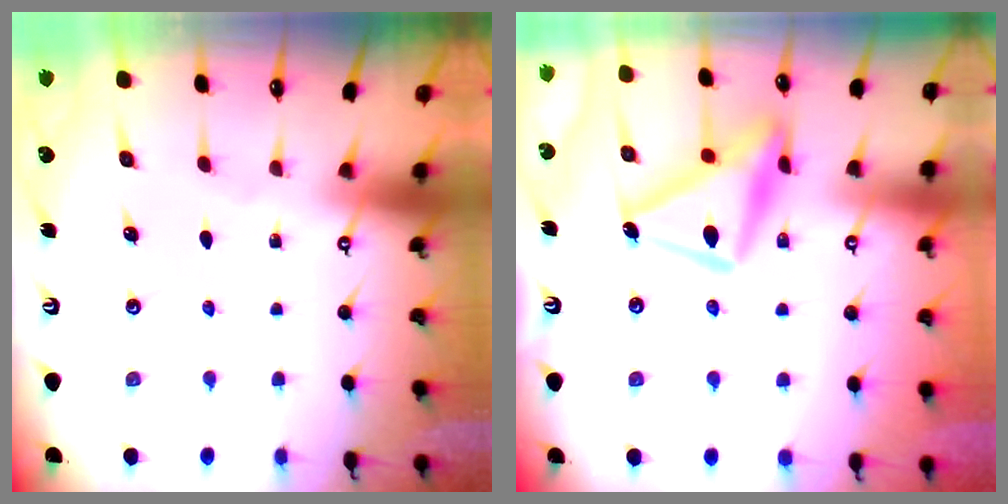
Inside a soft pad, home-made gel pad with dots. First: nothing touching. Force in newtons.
{"total": 18.8, "press": 18.7, "slide": 1.3}